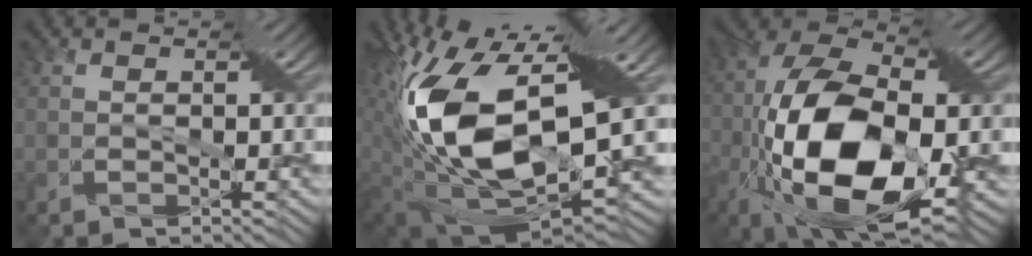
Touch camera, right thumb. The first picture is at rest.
{"total": 16.9, "force": [3.1, 8.5, 14.3], "torque": [-0.303, -0.023, 0.070]}
{"total": 19.3, "force": [-5.7, 9.6, 15.8], "torque": [-0.360, -0.028, -0.096]}